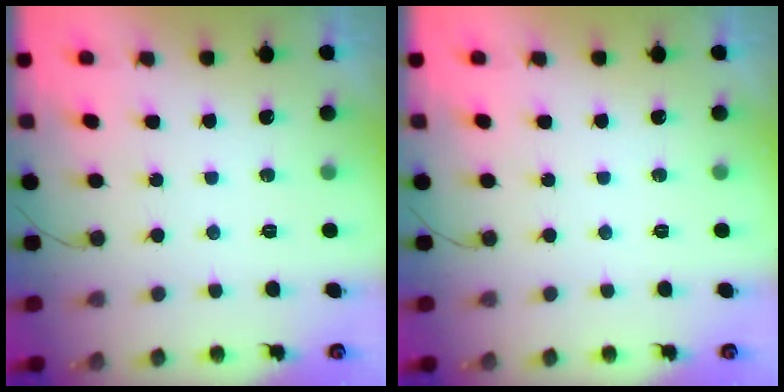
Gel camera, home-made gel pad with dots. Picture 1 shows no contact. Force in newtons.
{"total": 0.0}